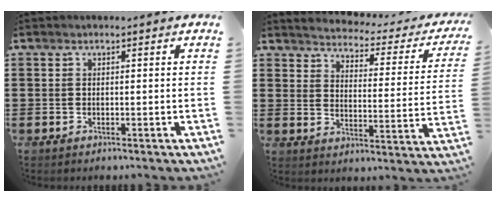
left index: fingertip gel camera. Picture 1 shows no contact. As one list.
[{"total": 2.4, "force": [2.3, 0.0, 0.5], "torque": [-0.030, -0.030, 0.031]}]